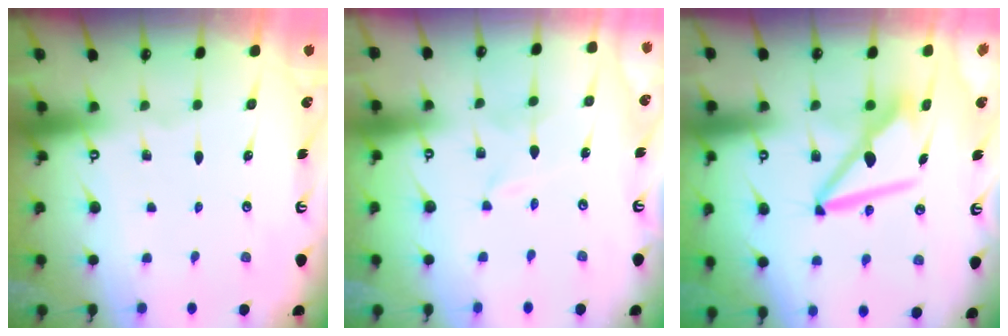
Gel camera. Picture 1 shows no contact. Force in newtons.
{"total": 1.7, "press": 1.7, "slide": 0.2}
{"total": 9.4, "press": 9.3, "slide": 1.1}